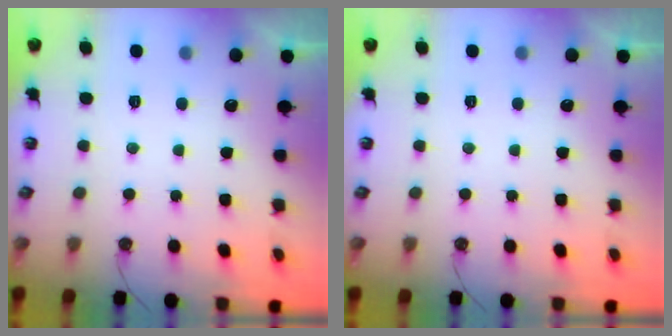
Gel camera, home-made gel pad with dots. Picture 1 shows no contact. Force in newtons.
{"total": 0.0}